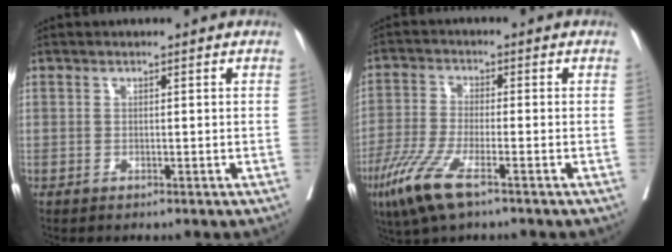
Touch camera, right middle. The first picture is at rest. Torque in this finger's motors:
{"motor_torque": [1.15, -0.99, 0.23, 0.15]}